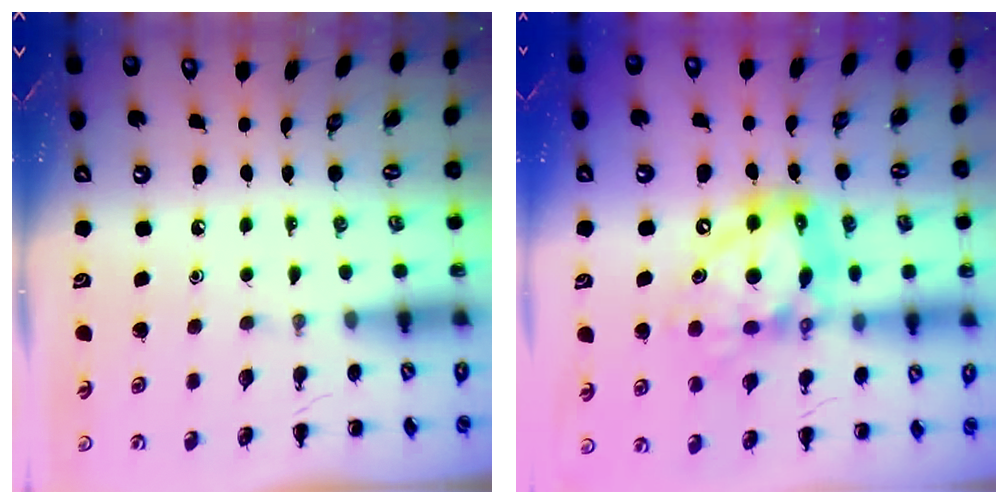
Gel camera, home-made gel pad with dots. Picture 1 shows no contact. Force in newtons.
{"total": 16.2, "press": 15.6, "slide": 4.3}